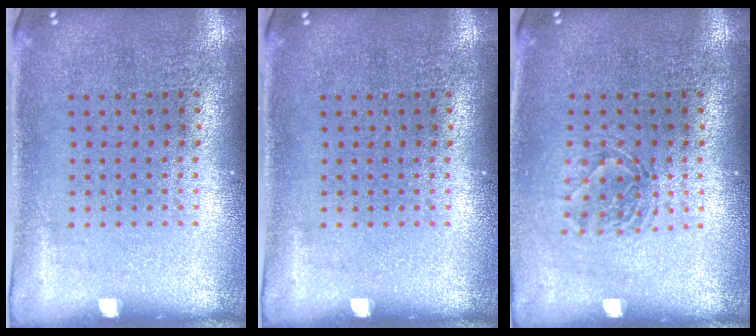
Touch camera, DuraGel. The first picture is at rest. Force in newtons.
{"total": 0.0}
{"total": 1.3, "press": 1.1, "slide": 0.6}